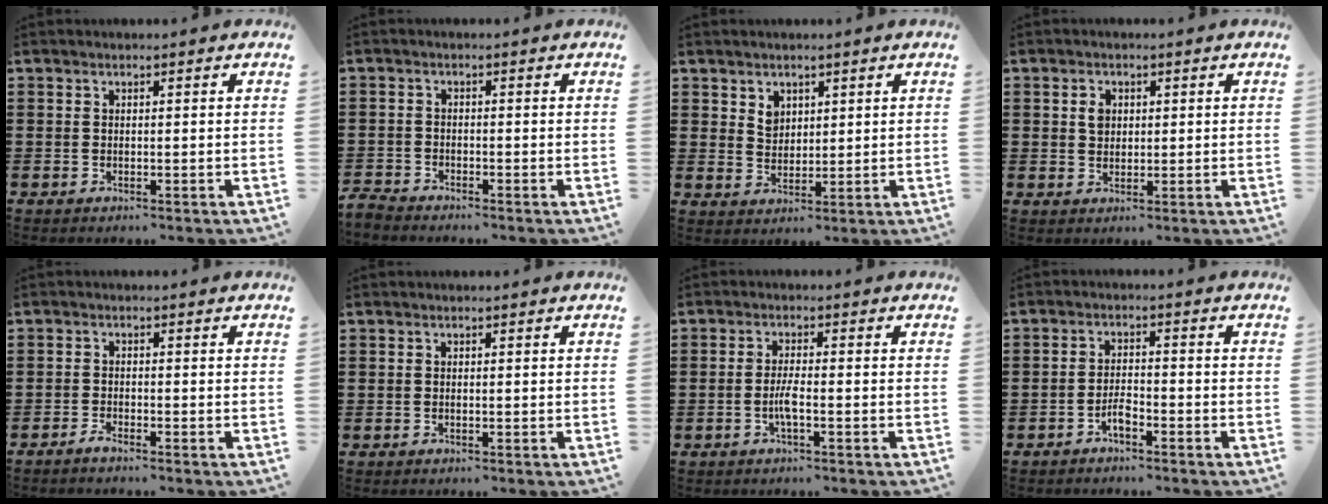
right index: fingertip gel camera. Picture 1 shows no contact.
{"total": 2.0, "force": [-2.0, 0.2, 0.0], "torque": [-0.005, 0.001, -0.043]}
{"total": 3.1, "force": [1.9, 2.3, 0.8], "torque": [-0.017, 0.005, 0.034]}
{"total": 2.4, "force": [0.6, 1.8, 1.4], "torque": [-0.033, 0.010, 0.010]}
{"total": 1.3, "force": [-1.3, 0.0, 0.3], "torque": [-0.008, -0.001, -0.024]}
{"total": 0.0}
{"total": 3.1, "force": [-1.1, 0.4, 2.9], "torque": [-0.067, -0.004, -0.026]}
{"total": 2.8, "force": [-1.9, 0.9, 1.8], "torque": [-0.044, 0.004, -0.040]}